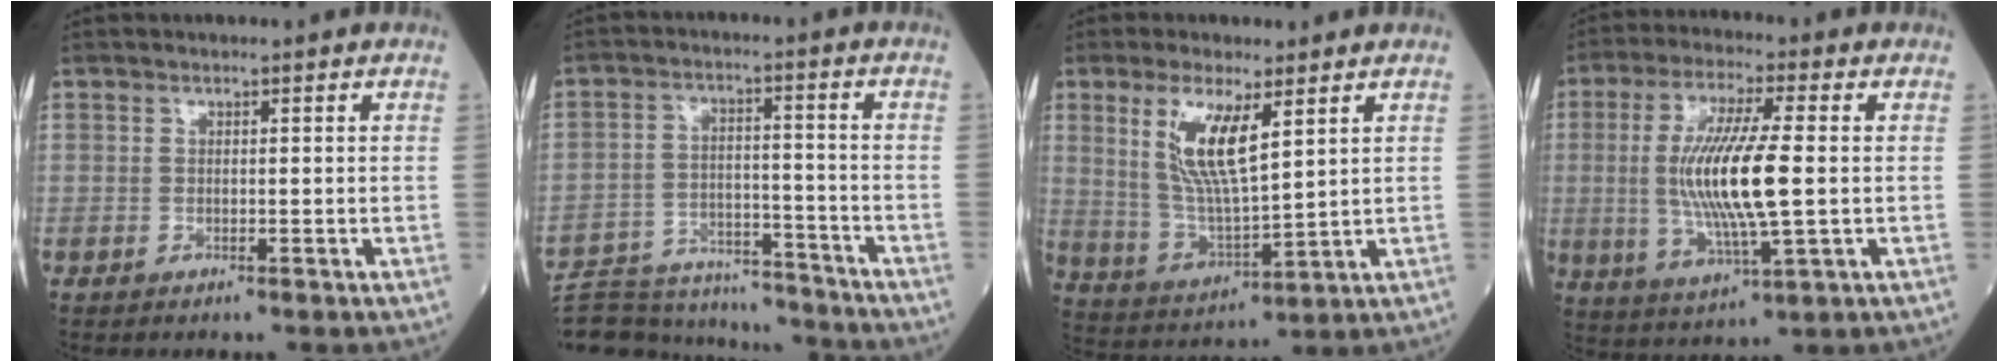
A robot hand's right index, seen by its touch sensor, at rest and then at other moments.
{"total": 17.8, "force": [-17.0, 3.9, 3.2], "torque": [-0.077, 0.018, -0.252]}
{"total": 10.2, "force": [4.1, 2.1, 9.1], "torque": [-0.190, -0.009, 0.087]}
{"total": 13.5, "force": [0.0, 1.8, 13.4], "torque": [-0.270, -0.009, 0.000]}